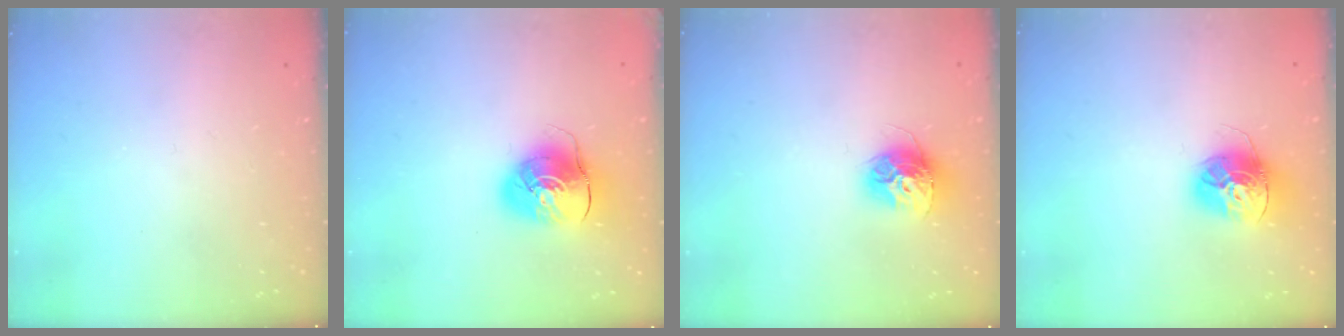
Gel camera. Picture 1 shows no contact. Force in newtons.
{"total": 10.2, "press": 10.1, "slide": 1.3}
{"total": 12.2, "press": 12.1, "slide": 1.0}
{"total": 14.8, "press": 14.7, "slide": 1.4}